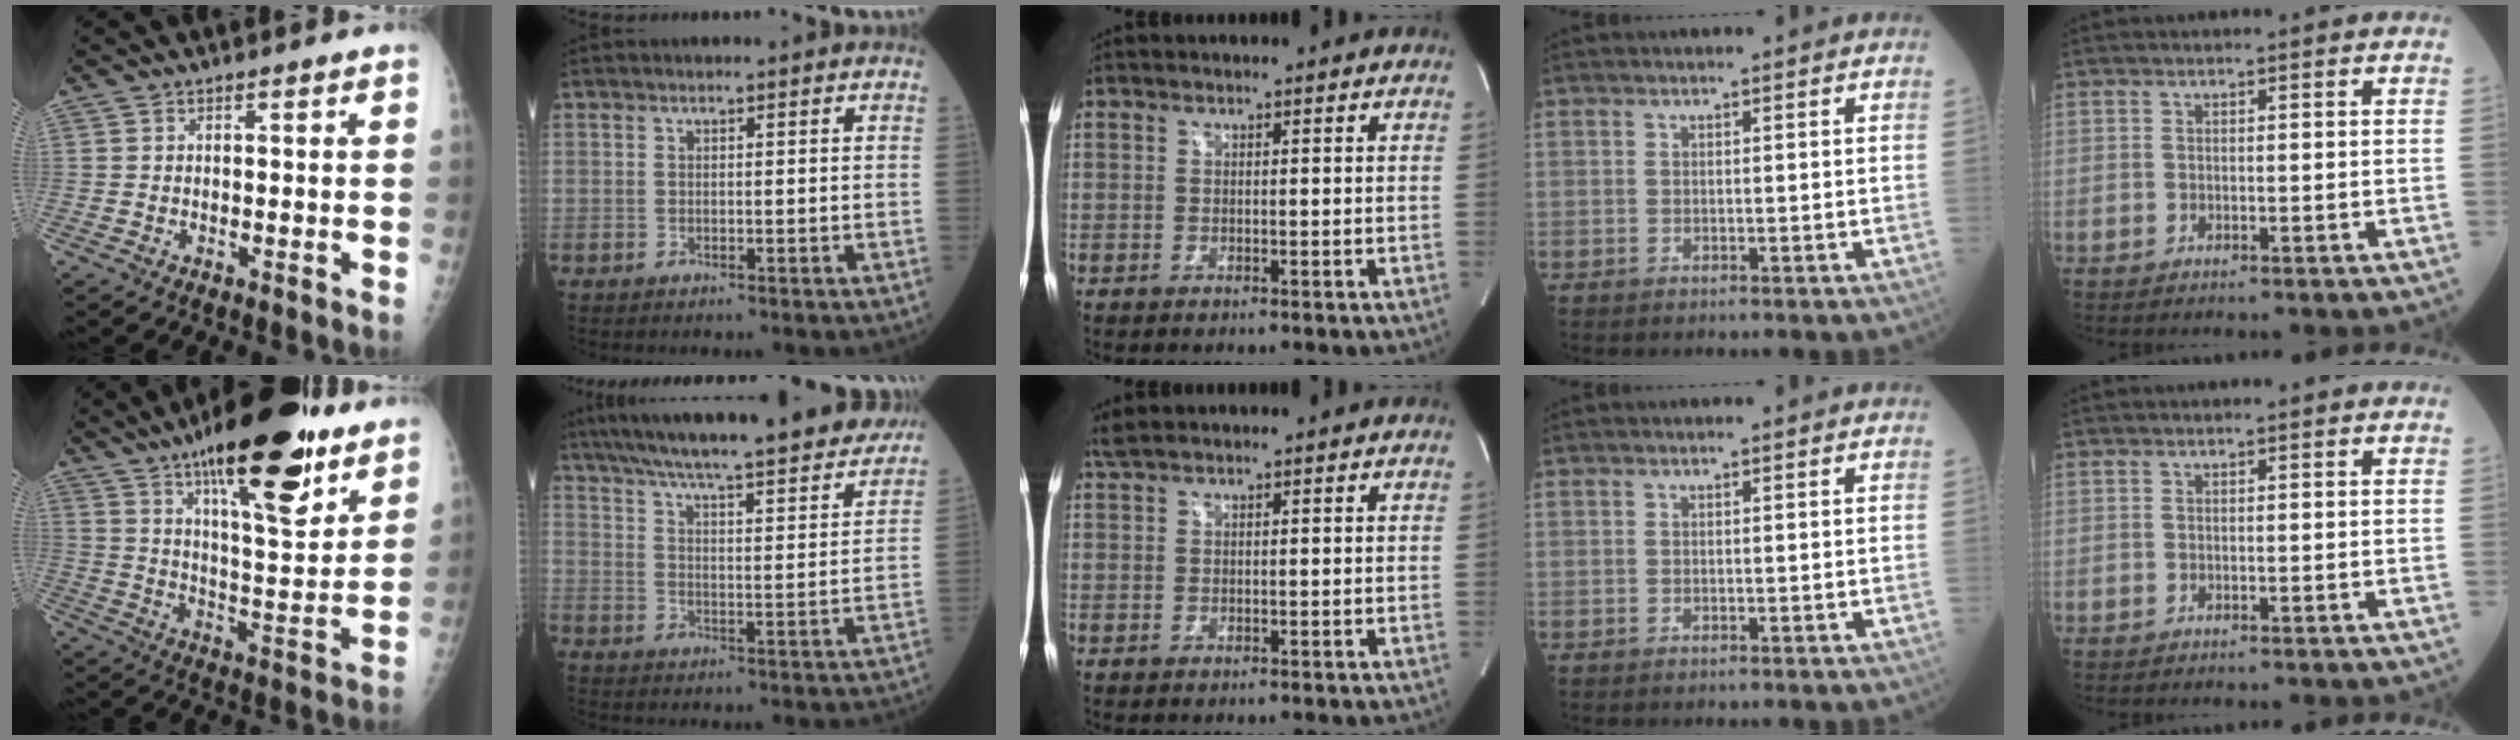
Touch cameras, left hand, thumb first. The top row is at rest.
{"thumb": {"total": 23.0, "force": [14.2, 6.9, 16.7], "torque": [-0.226, -0.065, 0.220]}, "index": {"total": 28.0, "force": [24.7, 3.0, 12.8], "torque": [-0.209, -0.019, 0.330]}, "middle": {"total": 1.6, "force": [1.4, 0.1, 0.8], "torque": [-0.024, 0.021, 0.032]}}